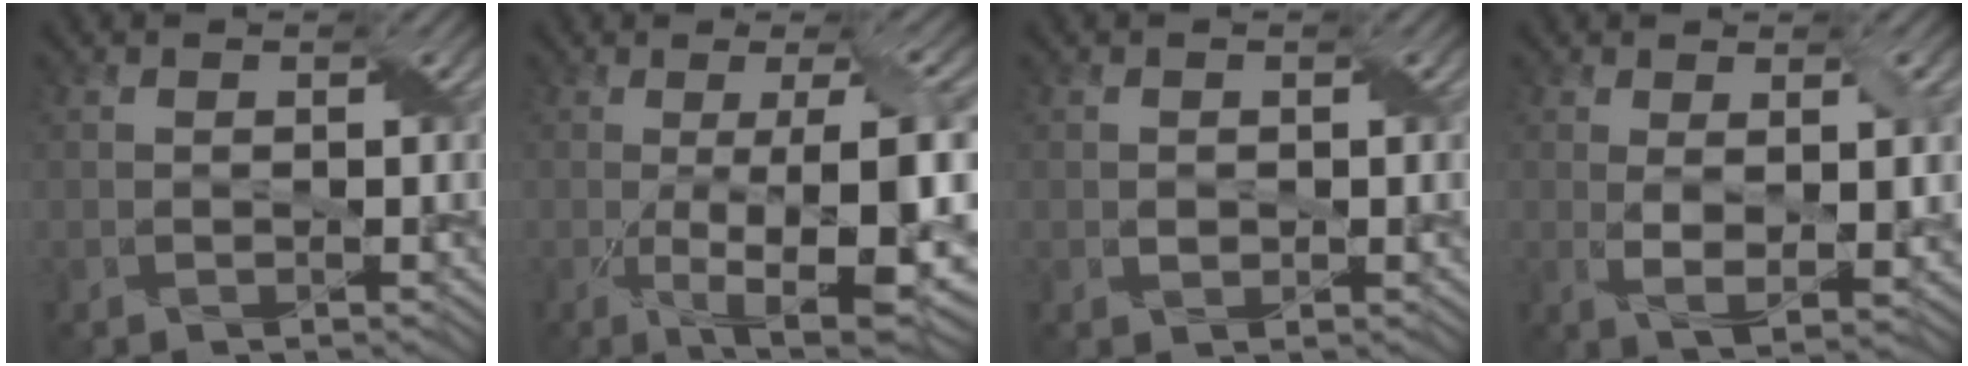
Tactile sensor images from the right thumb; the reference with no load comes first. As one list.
[{"total": 14.2, "force": [-2.7, 3.5, 13.5], "torque": [-0.192, -0.002, -0.028]}, {"total": 0.8, "force": [0.1, 0.7, 0.4], "torque": [-0.014, -0.003, 0.003]}, {"total": 4.8, "force": [0.9, 1.4, 4.5], "torque": [-0.090, -0.008, 0.022]}]